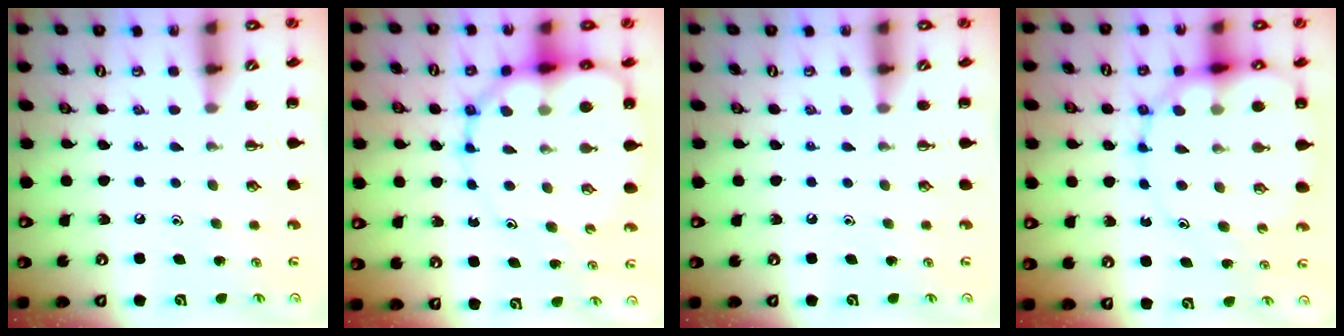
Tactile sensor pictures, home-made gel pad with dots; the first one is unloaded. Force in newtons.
{"total": 15.1, "press": 14.6, "slide": 3.9}
{"total": 0.0}
{"total": 15.7, "press": 15.3, "slide": 3.7}